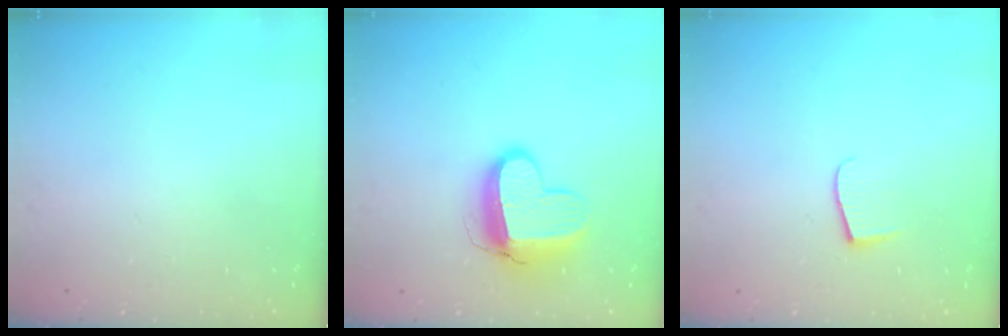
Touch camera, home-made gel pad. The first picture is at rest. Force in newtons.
{"total": 12.4, "press": 12.3, "slide": 1.3}
{"total": 5.9, "press": 5.9, "slide": 0.4}